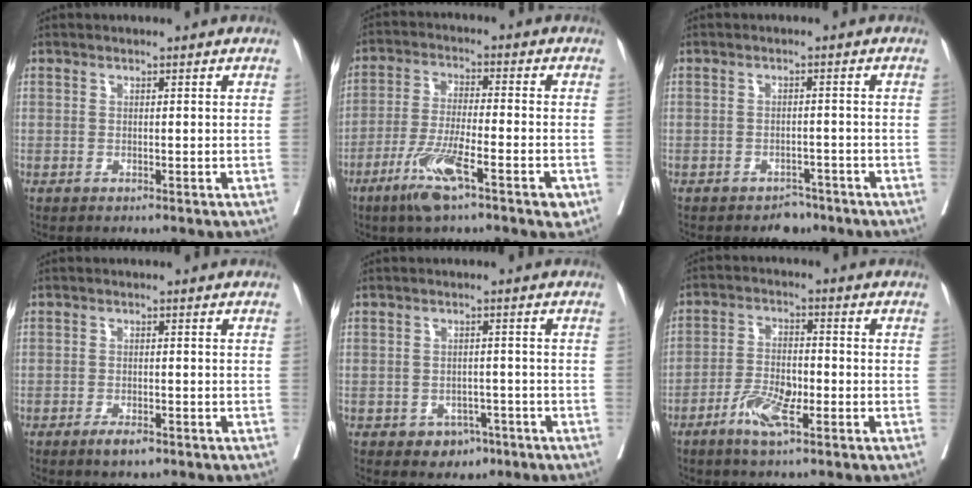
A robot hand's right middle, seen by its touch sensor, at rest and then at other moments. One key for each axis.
{"total": 10.3, "fx": -5.5, "fy": 1.2, "fz": 8.6, "tx": -0.159, "ty": -0.017, "tz": -0.098}
{"total": 3.0, "fx": -2.3, "fy": 1.6, "fz": 0.7, "tx": -0.013, "ty": 0.004, "tz": -0.030}
{"total": 2.6, "fx": -1.7, "fy": 0.8, "fz": 1.7, "tx": -0.035, "ty": -0.002, "tz": -0.027}
{"total": 3.7, "fx": -2.1, "fy": 2.8, "fz": 1.3, "tx": -0.009, "ty": 0.008, "tz": -0.021}
{"total": 6.3, "fx": -3.3, "fy": 1.7, "fz": 5.1, "tx": -0.104, "ty": -0.003, "tz": -0.062}